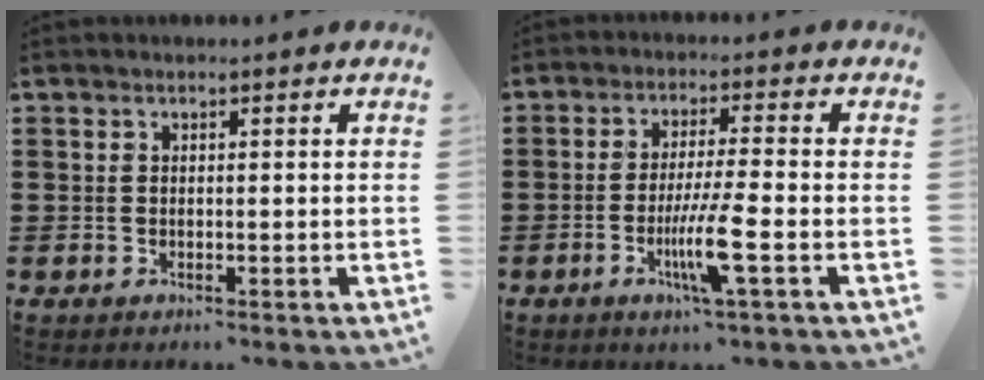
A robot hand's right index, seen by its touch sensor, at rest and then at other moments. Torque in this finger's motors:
{"motor_torque": [2.14, 0.00, 0.60, 0.13]}